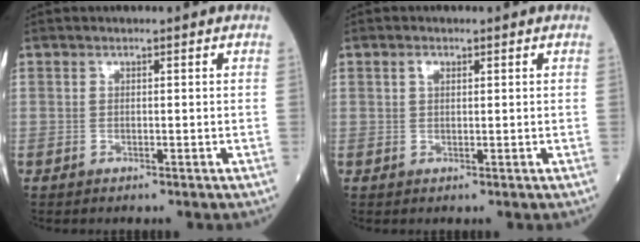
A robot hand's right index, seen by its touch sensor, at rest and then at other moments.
{"total": 1.2, "force": [0.6, 0.6, 0.8], "torque": [-0.017, 0.002, 0.009]}